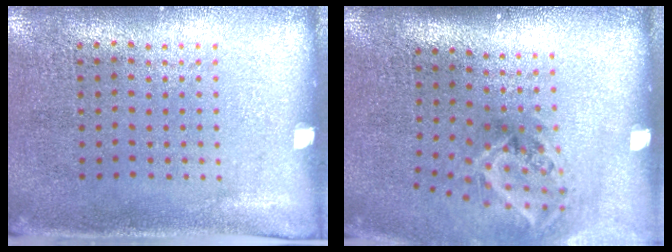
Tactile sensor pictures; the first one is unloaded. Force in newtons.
{"total": 1.9, "press": 1.2, "slide": 1.5}